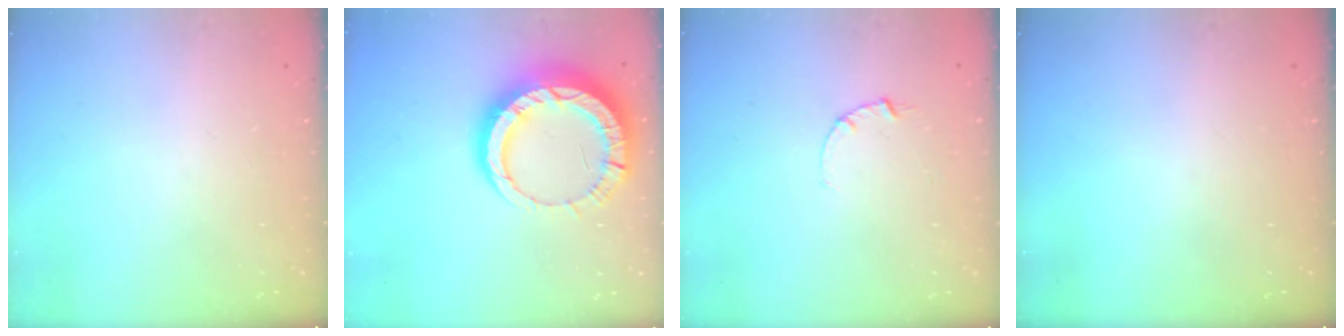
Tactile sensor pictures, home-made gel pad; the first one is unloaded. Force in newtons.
{"total": 13.8, "press": 13.7, "slide": 1.3}
{"total": 2.5, "press": 2.5, "slide": 0.3}
{"total": 0.0}